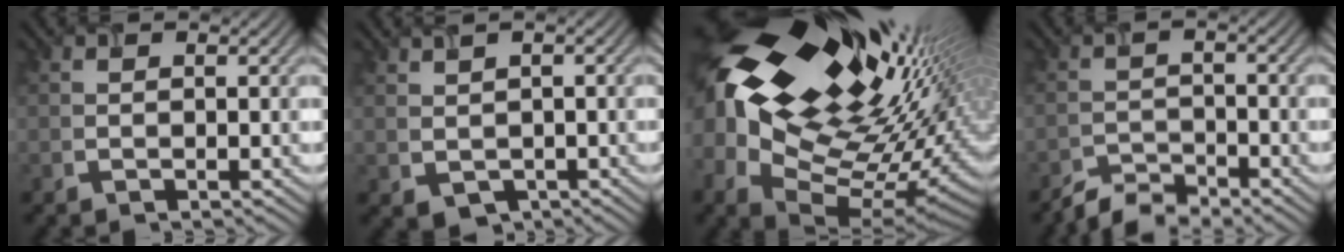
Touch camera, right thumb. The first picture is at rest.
{"total": 2.5, "force": [0.1, 1.9, 1.7], "torque": [-0.035, -0.011, 0.009]}
{"total": 21.4, "force": [6.8, 12.0, 16.3], "torque": [-0.321, 0.003, 0.136]}
{"total": 3.1, "force": [-3.1, 0.4, 0.7], "torque": [-0.011, 0.000, -0.063]}